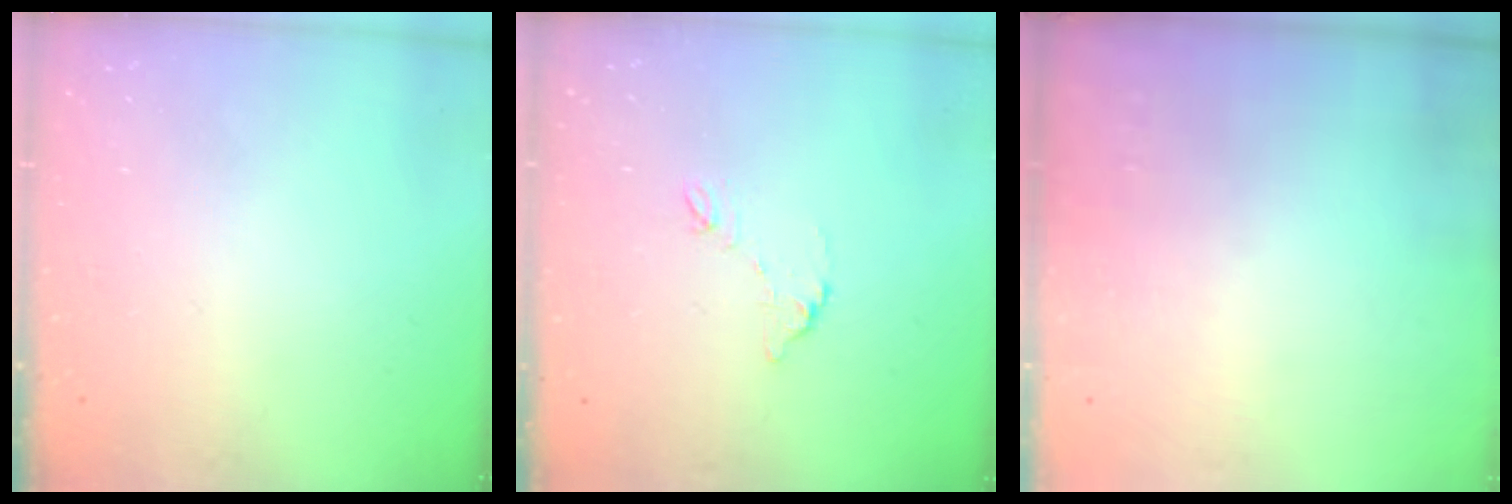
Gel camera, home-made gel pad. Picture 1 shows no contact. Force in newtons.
{"total": 7.5, "press": 7.5, "slide": 0.2}
{"total": 3.1, "press": 3.0, "slide": 1.0}